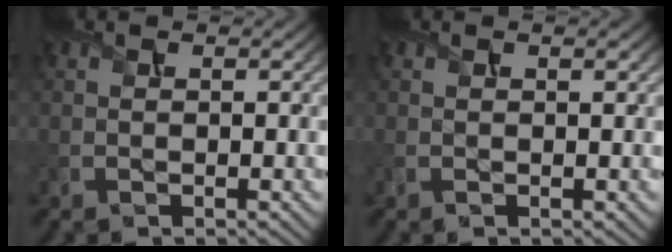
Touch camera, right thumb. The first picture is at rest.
{"total": 0.9, "force": [0.4, 0.2, 0.8], "torque": [-0.015, 0.000, 0.006]}